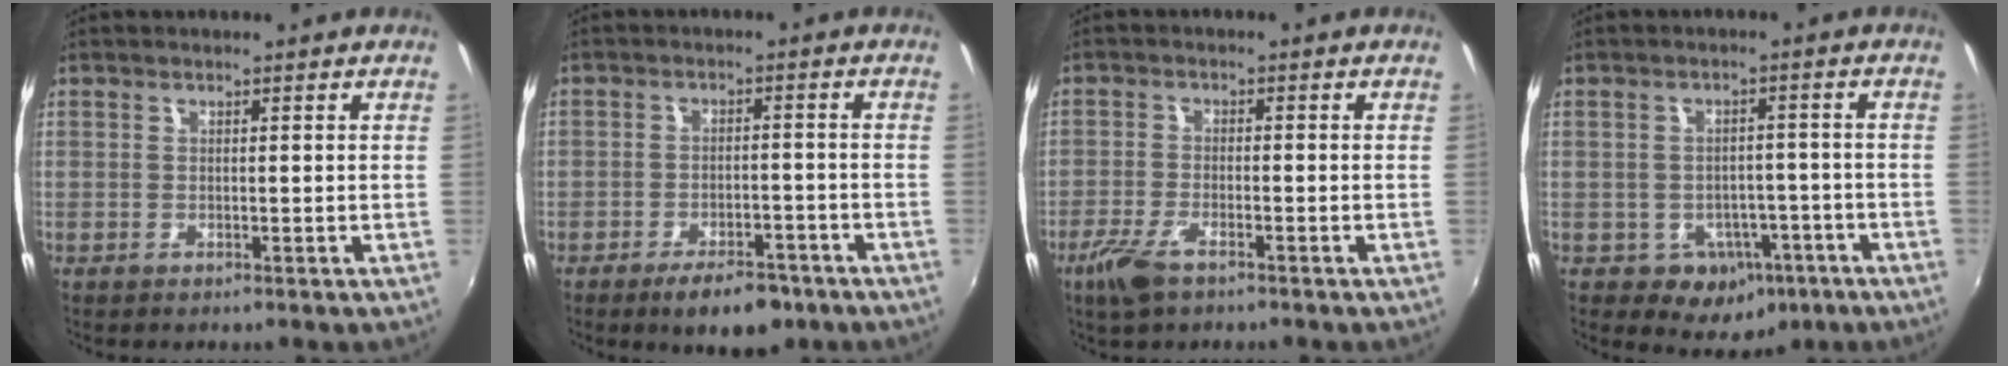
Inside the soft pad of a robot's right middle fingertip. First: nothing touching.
{"total": 7.9, "force": [-5.6, 3.5, 4.3], "torque": [-0.085, 0.004, -0.075]}
{"total": 5.7, "force": [-3.8, 1.8, 3.8], "torque": [-0.098, -0.012, -0.075]}
{"total": 7.7, "force": [-3.8, 6.1, 2.8], "torque": [-0.059, 0.016, -0.025]}